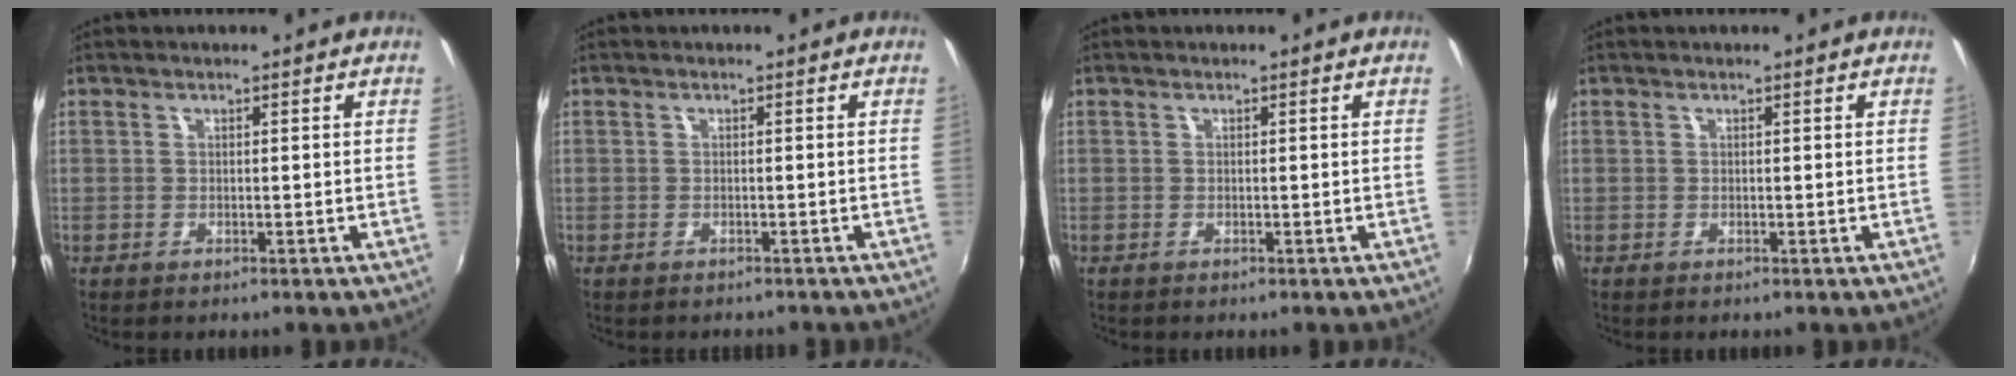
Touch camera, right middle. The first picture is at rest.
{"total": 2.0, "force": [-1.8, 0.4, 0.7], "torque": [-0.016, -0.012, -0.021]}
{"total": 0.0}
{"total": 0.0}